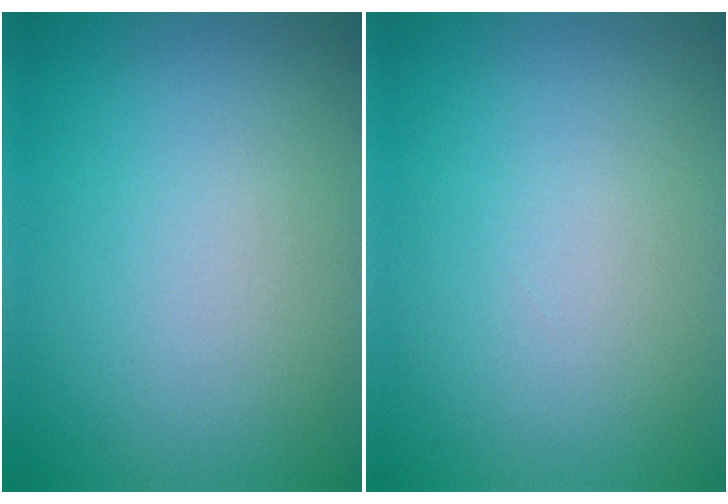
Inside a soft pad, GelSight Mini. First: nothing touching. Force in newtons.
{"total": 0.0}